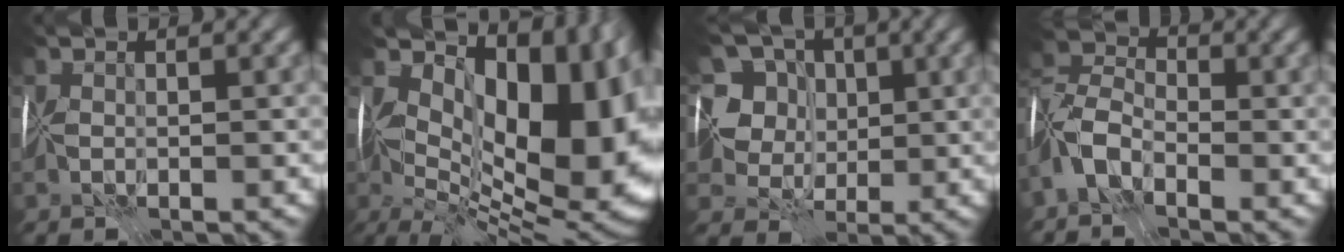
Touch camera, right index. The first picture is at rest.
{"total": 15.3, "force": [3.9, 7.9, 12.5], "torque": [-0.154, 0.010, 0.080]}
{"total": 3.7, "force": [1.3, 3.2, 1.3], "torque": [-0.020, -0.003, 0.009]}
{"total": 3.9, "force": [-2.7, 1.7, 2.2], "torque": [-0.048, 0.006, -0.067]}